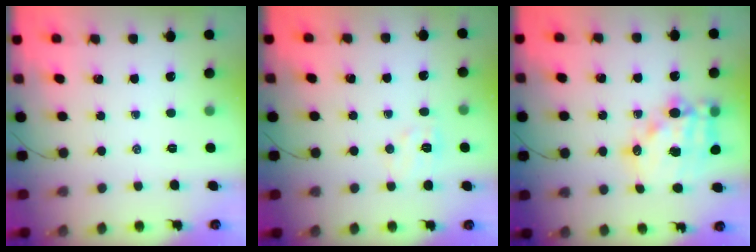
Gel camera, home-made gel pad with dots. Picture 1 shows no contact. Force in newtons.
{"total": 6.5, "press": 6.4, "slide": 1.2}
{"total": 14.9, "press": 14.6, "slide": 3.0}